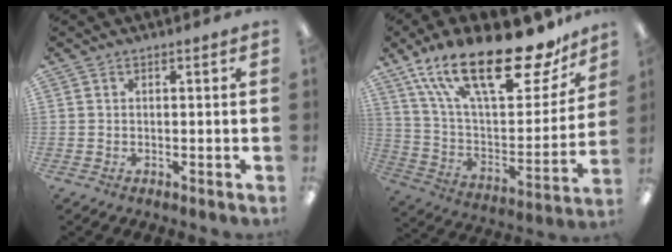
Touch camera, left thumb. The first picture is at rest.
{"total": 27.7, "force": [18.1, 10.2, 18.3], "torque": [-0.306, -0.103, 0.308]}